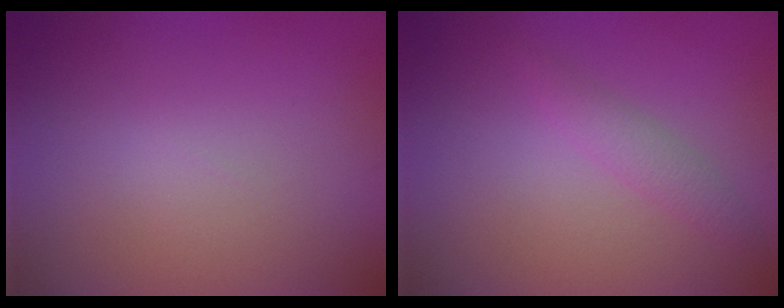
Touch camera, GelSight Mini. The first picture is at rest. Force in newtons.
{"total": 1.5, "press": 1.5, "slide": 0.1}